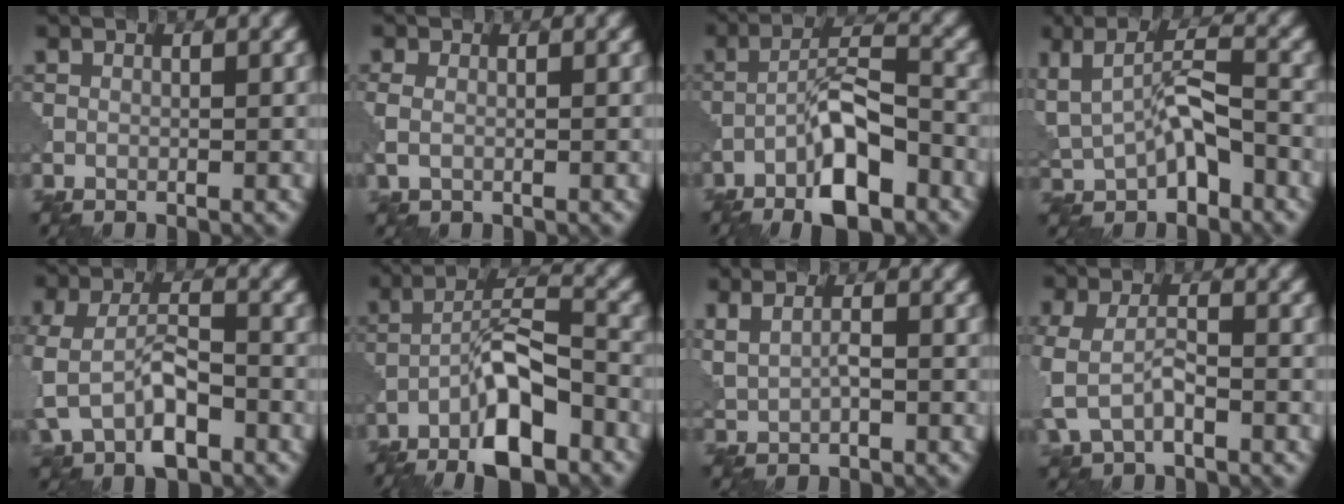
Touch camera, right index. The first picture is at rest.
{"total": 1.8, "force": [-0.1, 1.3, 1.3], "torque": [-0.032, -0.003, -0.001]}
{"total": 7.4, "force": [-4.2, 2.2, 5.7], "torque": [-0.094, 0.014, -0.078]}
{"total": 5.4, "force": [-0.7, 2.5, 4.7], "torque": [-0.081, 0.002, -0.013]}
{"total": 6.5, "force": [-2.3, 3.7, 4.9], "torque": [-0.109, -0.006, -0.046]}
{"total": 8.2, "force": [-4.9, 2.2, 6.2], "torque": [-0.100, 0.015, -0.092]}
{"total": 2.1, "force": [0.7, 1.0, 1.7], "torque": [-0.043, -0.001, 0.017]}
{"total": 4.2, "force": [-1.3, 2.4, 3.1], "torque": [-0.085, -0.005, -0.029]}